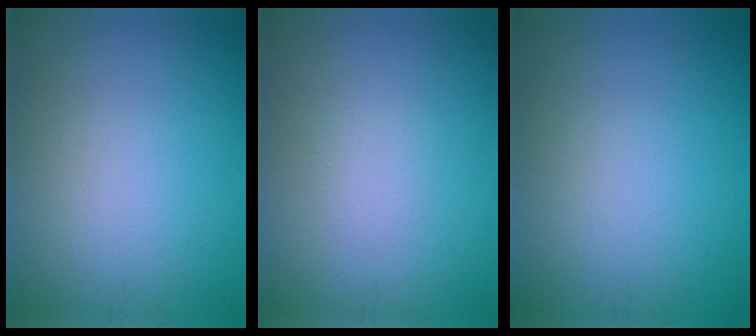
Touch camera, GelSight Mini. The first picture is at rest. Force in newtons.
{"total": 1.1, "press": 1.1, "slide": 0.1}
{"total": 0.0}